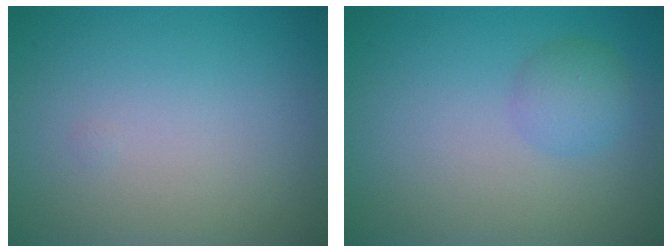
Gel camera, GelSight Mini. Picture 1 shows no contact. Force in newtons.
{"total": 2.1, "press": 2.1, "slide": 0.1}